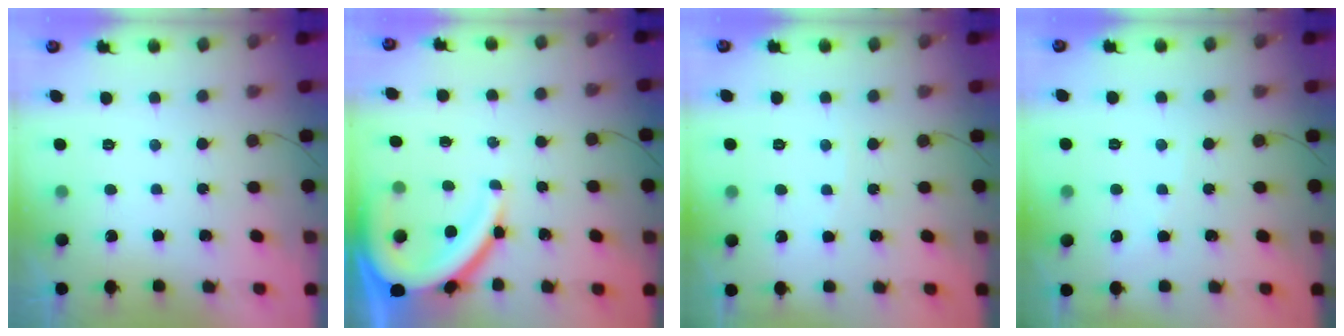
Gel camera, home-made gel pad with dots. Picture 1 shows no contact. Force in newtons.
{"total": 12.6, "press": 12.5, "slide": 1.2}
{"total": 1.8, "press": 1.7, "slide": 0.2}
{"total": 2.7, "press": 2.6, "slide": 0.4}